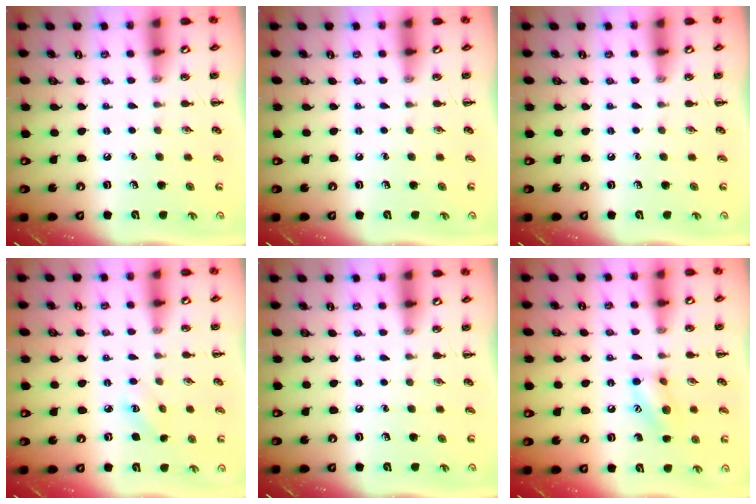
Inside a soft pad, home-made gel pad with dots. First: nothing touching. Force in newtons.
{"total": 0.0}
{"total": 0.0}
{"total": 3.2, "press": 3.1, "slide": 0.8}
{"total": 0.0}
{"total": 10.4, "press": 10.3, "slide": 0.9}